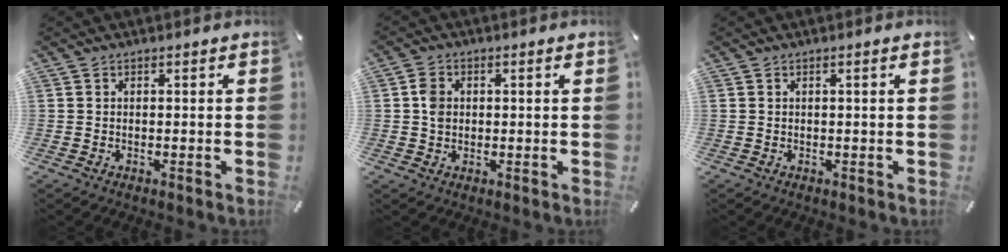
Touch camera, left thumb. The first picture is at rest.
{"total": 3.3, "force": [0.3, 2.6, 2.0], "torque": [-0.032, 0.006, 0.002]}
{"total": 0.8, "force": [0.2, 0.0, 0.7], "torque": [-0.012, 0.001, 0.002]}